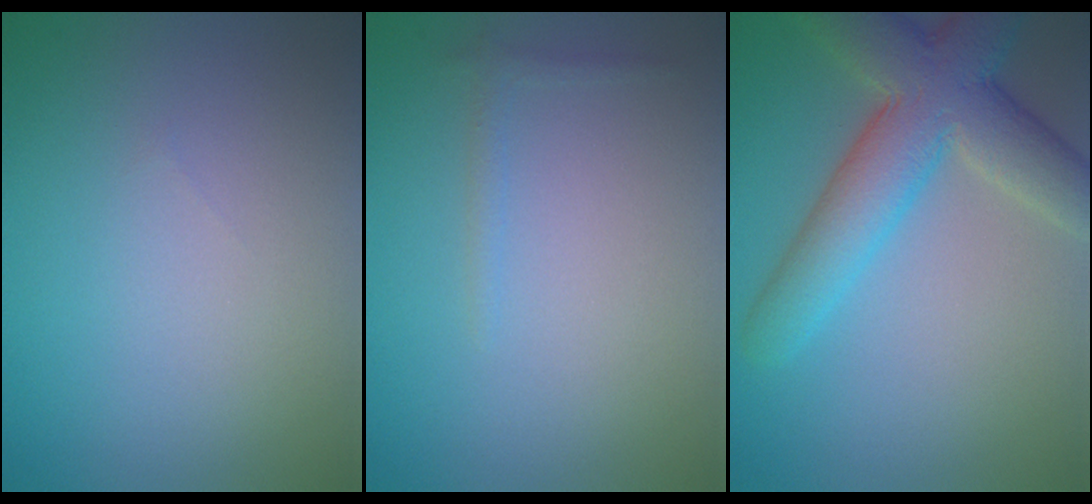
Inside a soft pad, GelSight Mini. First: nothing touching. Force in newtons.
{"total": 0.7, "press": 0.7, "slide": 0.1}
{"total": 7.7, "press": 7.7, "slide": 0.3}